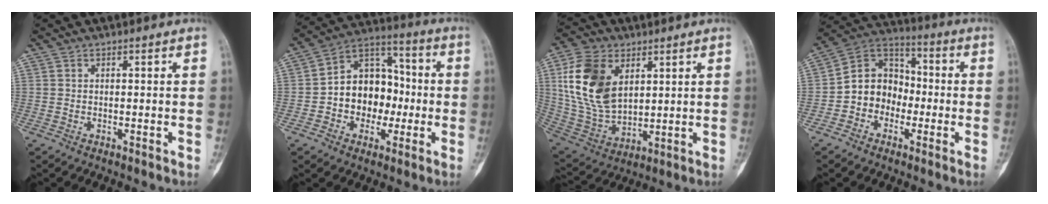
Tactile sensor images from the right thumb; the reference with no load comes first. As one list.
[{"total": 13.9, "force": [-1.8, 10.9, 8.4], "torque": [-0.075, 0.046, -0.037]}, {"total": 16.9, "force": [5.2, 10.7, 12.0], "torque": [-0.221, -0.017, 0.111]}, {"total": 11.2, "force": [-2.4, 9.4, 5.6], "torque": [-0.055, 0.046, -0.057]}]